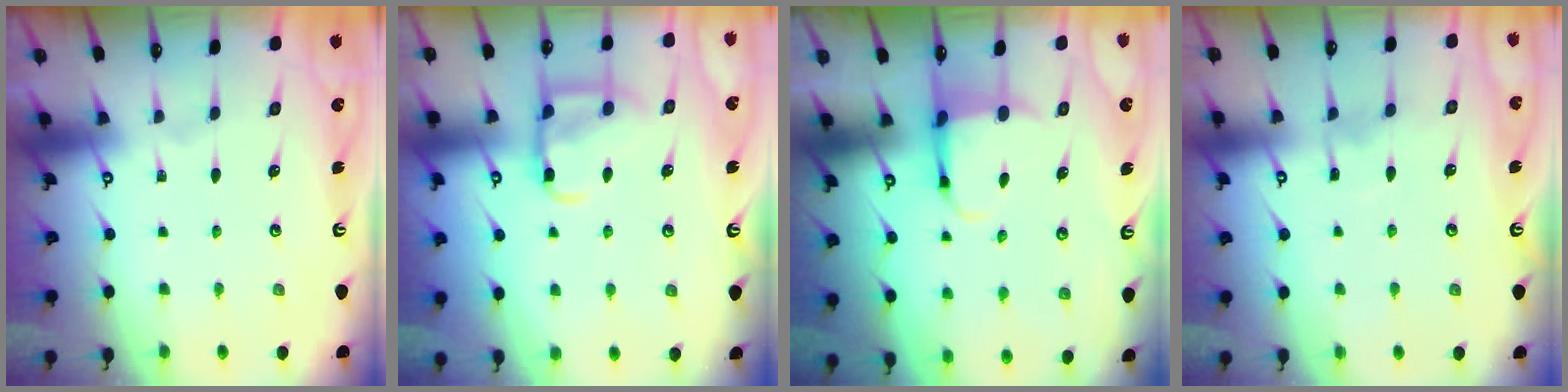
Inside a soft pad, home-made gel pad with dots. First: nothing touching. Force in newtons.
{"total": 12.5, "press": 12.4, "slide": 1.3}
{"total": 3.9, "press": 3.8, "slide": 1.1}
{"total": 5.8, "press": 5.8, "slide": 0.5}